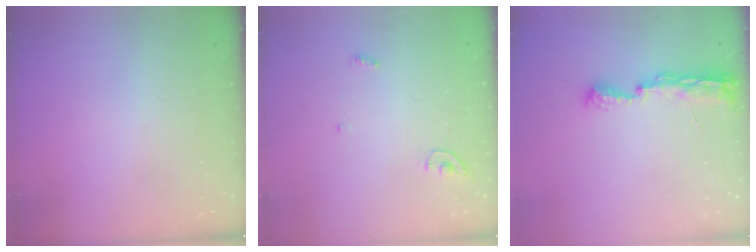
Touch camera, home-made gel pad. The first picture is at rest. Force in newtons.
{"total": 3.8, "press": 3.8, "slide": 0.3}
{"total": 7.9, "press": 7.8, "slide": 0.8}